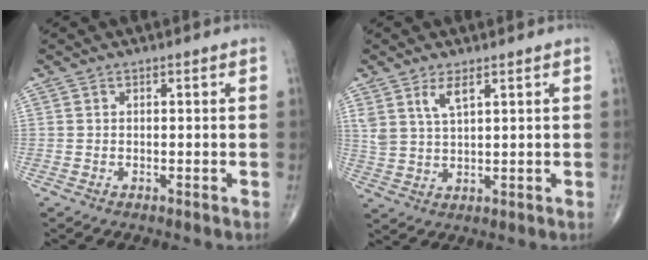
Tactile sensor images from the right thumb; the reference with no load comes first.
{"total": 4.6, "force": [2.7, 1.6, 3.4], "torque": [-0.069, -0.012, 0.059]}